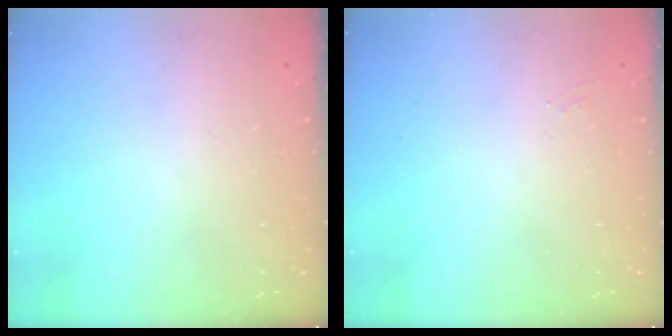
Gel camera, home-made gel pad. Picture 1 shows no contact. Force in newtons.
{"total": 5.1, "press": 5.1, "slide": 0.5}